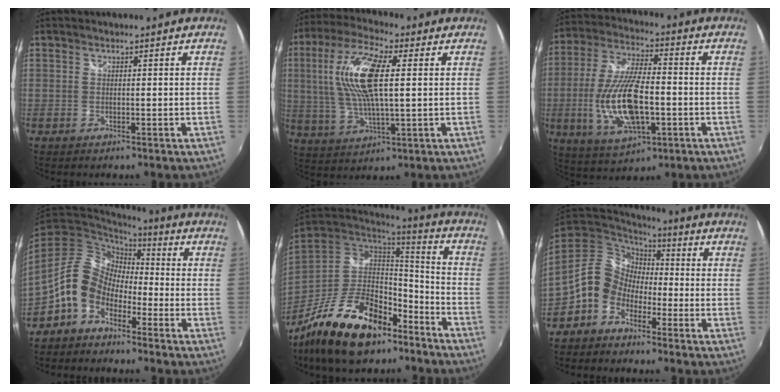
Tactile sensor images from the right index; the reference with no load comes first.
{"total": 15.2, "force": [2.9, 5.1, 14.0], "torque": [-0.276, 0.011, 0.056]}
{"total": 16.9, "force": [-3.6, 6.7, 15.1], "torque": [-0.315, -0.012, -0.057]}
{"total": 10.8, "force": [-5.5, 7.7, 5.2], "torque": [-0.105, 0.025, -0.114]}
{"total": 23.3, "force": [-15.4, 10.3, 14.0], "torque": [-0.271, -0.007, -0.246]}
{"total": 10.6, "force": [-4.7, 8.4, 4.5], "torque": [-0.094, 0.028, -0.106]}